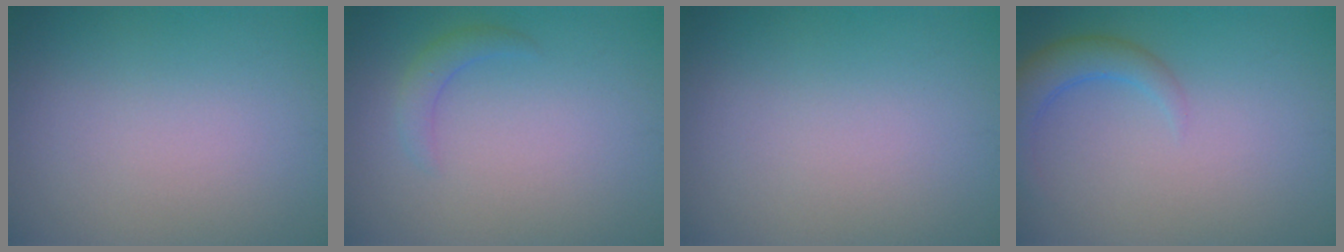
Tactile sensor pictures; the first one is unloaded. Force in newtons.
{"total": 1.6, "press": 1.6, "slide": 0.0}
{"total": 0.0}
{"total": 2.9, "press": 2.9, "slide": 0.2}